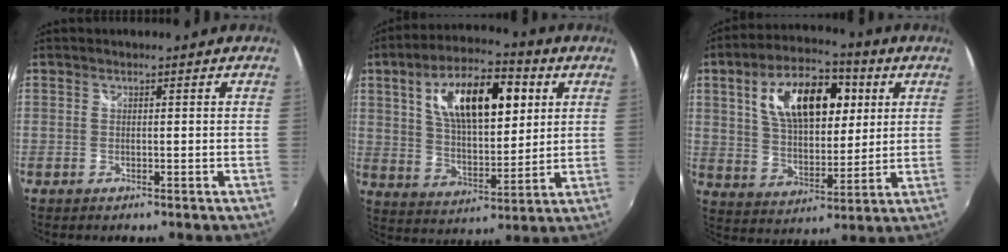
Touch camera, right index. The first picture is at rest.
{"total": 18.1, "force": [6.2, 8.1, 15.0], "torque": [-0.255, 0.026, 0.109]}
{"total": 17.9, "force": [5.8, 9.4, 14.0], "torque": [-0.246, 0.030, 0.102]}